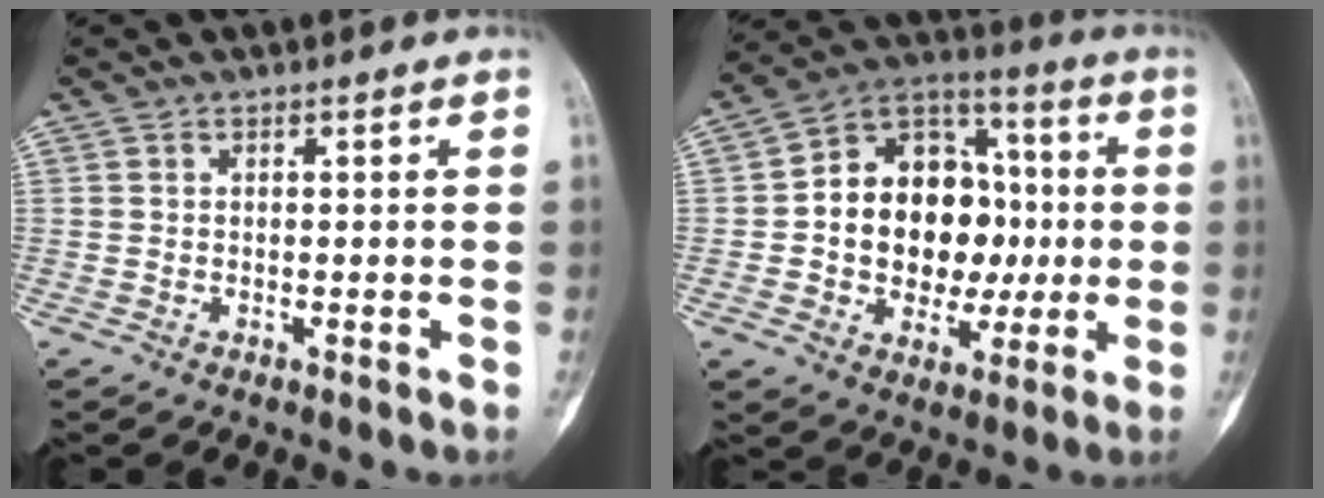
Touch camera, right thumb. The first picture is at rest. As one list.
[{"total": 18.8, "force": [-0.3, 14.3, 12.2], "torque": [-0.128, 0.035, -0.001]}]